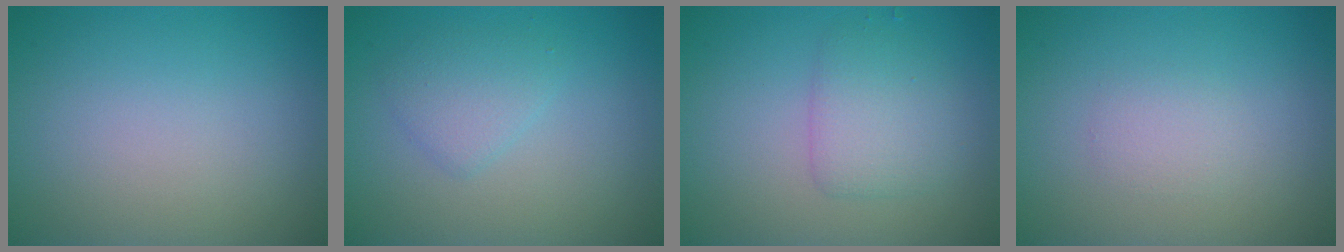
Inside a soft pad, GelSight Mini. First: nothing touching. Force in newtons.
{"total": 2.0, "press": 2.0, "slide": 0.1}
{"total": 2.9, "press": 2.9, "slide": 0.0}
{"total": 1.2, "press": 1.2, "slide": 0.0}